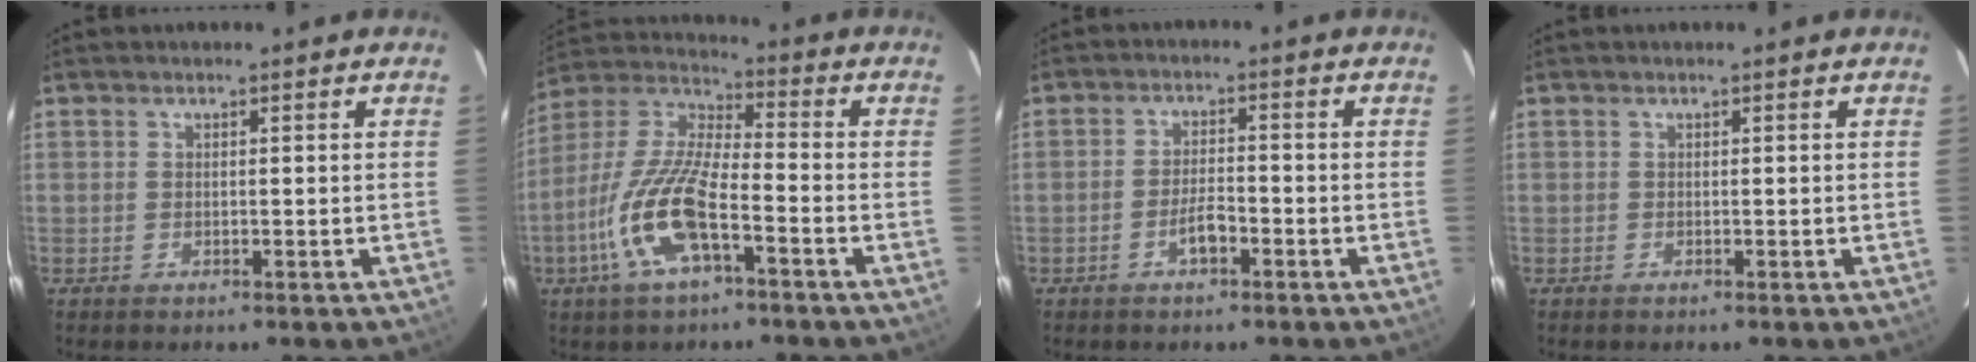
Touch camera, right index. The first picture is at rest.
{"total": 14.8, "force": [-6.4, 4.2, 12.7], "torque": [-0.271, -0.008, -0.130]}
{"total": 3.8, "force": [-2.1, 1.3, 2.9], "torque": [-0.061, 0.005, -0.036]}
{"total": 0.0}